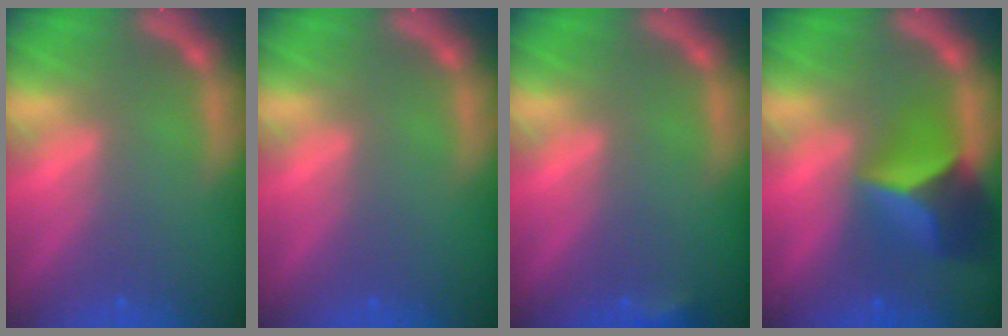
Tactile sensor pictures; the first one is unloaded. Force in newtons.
{"total": 0.0}
{"total": 1.4}
{"total": 6.9}